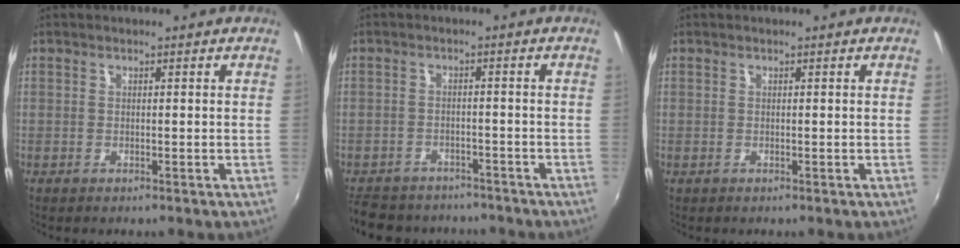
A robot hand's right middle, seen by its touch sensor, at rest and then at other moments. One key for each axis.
{"total": 13.0, "fx": -10.9, "fy": 5.8, "fz": 4.1, "tx": -0.103, "ty": 0.007, "tz": -0.153}
{"total": 0.0}